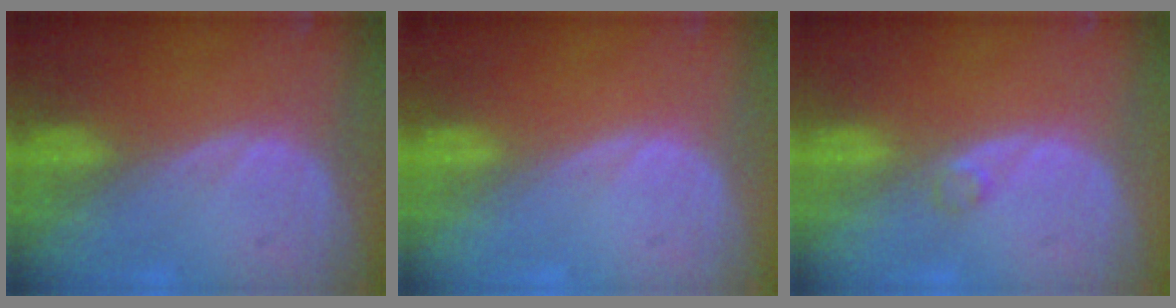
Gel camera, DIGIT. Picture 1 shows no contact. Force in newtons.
{"total": 0.0}
{"total": 1.2, "press": 1.2, "slide": 0.1}